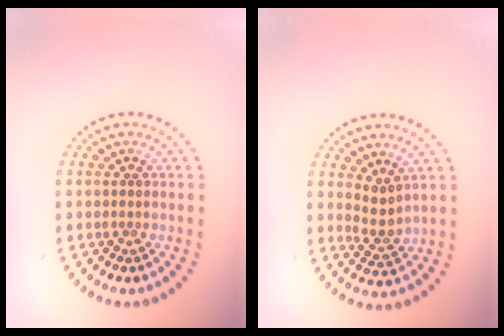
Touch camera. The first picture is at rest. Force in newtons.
{"total": 2.1, "press": 1.6, "slide": 1.4}